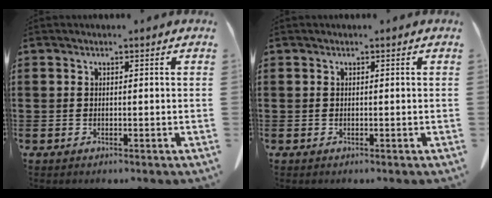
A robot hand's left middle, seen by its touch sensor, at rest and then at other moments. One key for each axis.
{"total": 0.0}